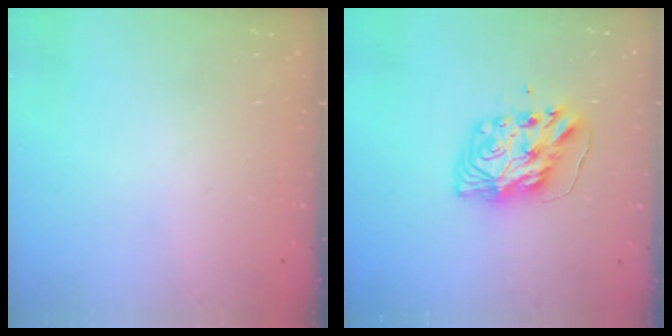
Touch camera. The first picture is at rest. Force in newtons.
{"total": 9.9, "press": 9.9, "slide": 0.8}